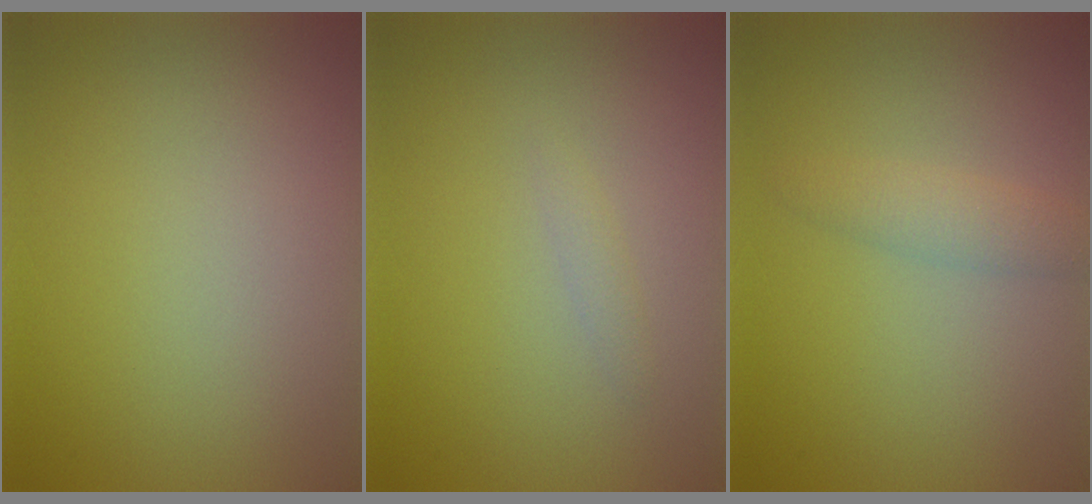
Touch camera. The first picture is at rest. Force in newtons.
{"total": 0.7, "press": 0.7, "slide": 0.0}
{"total": 1.8, "press": 1.8, "slide": 0.1}